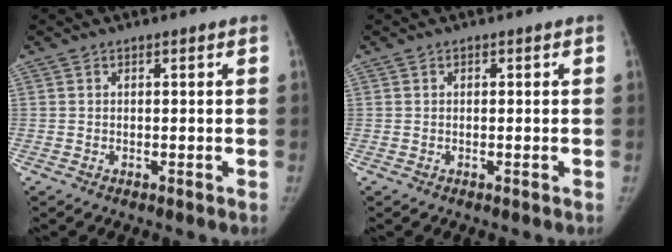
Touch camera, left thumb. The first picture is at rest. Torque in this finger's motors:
{"motor_torque": [-0.06, -0.09, 0.35, -0.14, 0.00]}